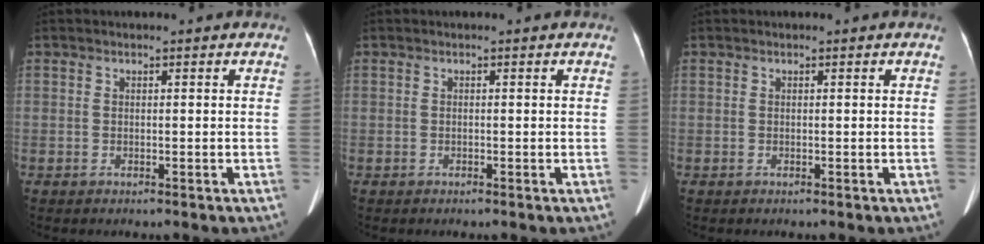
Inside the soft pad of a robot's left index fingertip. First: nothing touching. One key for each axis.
{"total": 0.0}
{"total": 0.0}